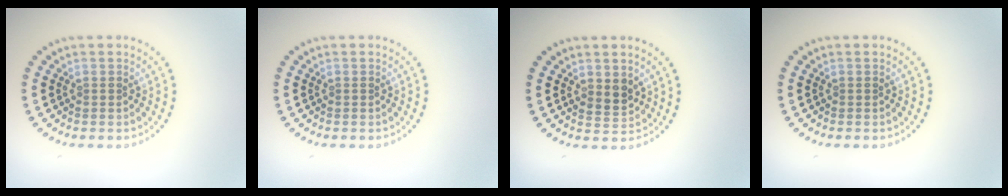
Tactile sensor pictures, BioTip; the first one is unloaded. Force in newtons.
{"total": 0.0}
{"total": 1.9, "press": 1.8, "slide": 0.7}
{"total": 0.0}